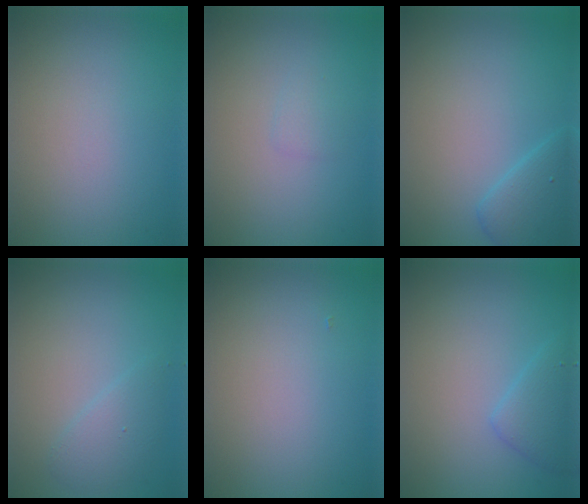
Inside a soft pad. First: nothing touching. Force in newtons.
{"total": 0.8, "press": 0.8, "slide": 0.0}
{"total": 2.9, "press": 2.9, "slide": 0.1}
{"total": 2.0, "press": 2.0, "slide": 0.2}
{"total": 0.0}
{"total": 2.4, "press": 2.4, "slide": 0.1}